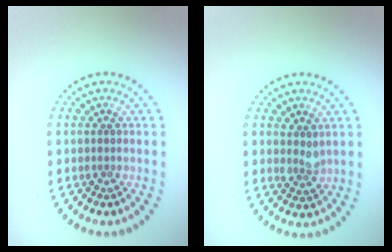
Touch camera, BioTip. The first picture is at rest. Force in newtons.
{"total": 1.7, "press": 1.4, "slide": 0.9}